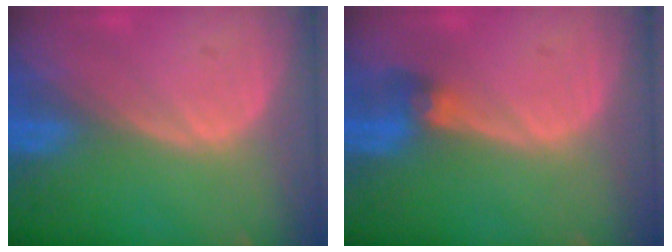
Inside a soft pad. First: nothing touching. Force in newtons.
{"total": 2.9, "press": 2.6, "slide": 1.2}